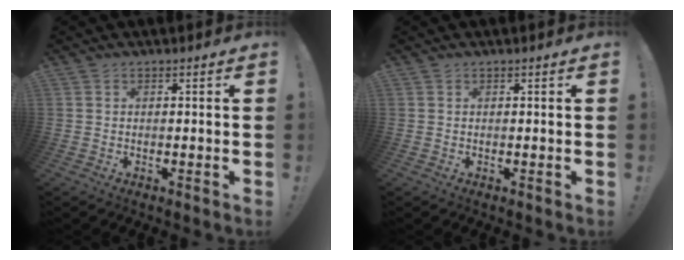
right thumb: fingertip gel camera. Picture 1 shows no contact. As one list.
[{"total": 0.0}]